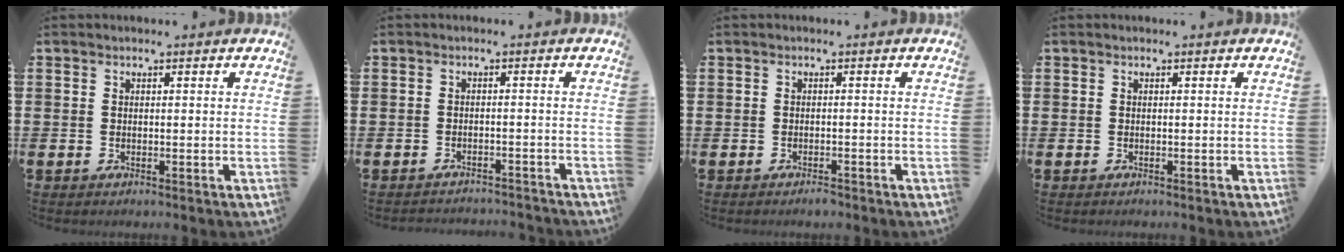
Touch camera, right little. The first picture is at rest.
{"total": 1.5, "force": [-1.5, -0.1, -0.1], "torque": [-0.002, 0.004, -0.033]}
{"total": 0.8, "force": [-0.8, 0.1, 0.1], "torque": [-0.005, -0.001, -0.016]}
{"total": 0.0}